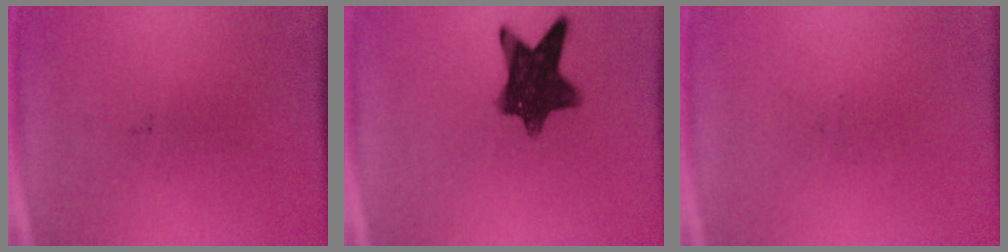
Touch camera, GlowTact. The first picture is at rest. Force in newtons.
{"total": 10.1}
{"total": 0.0}